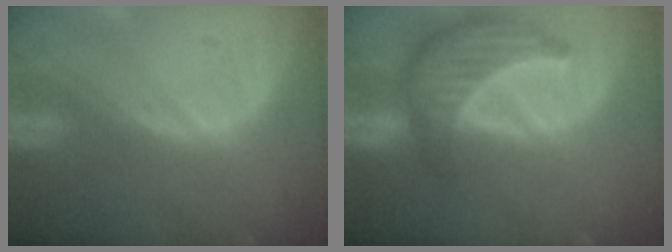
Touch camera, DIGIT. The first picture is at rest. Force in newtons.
{"total": 8.7, "press": 7.8, "slide": 3.7}